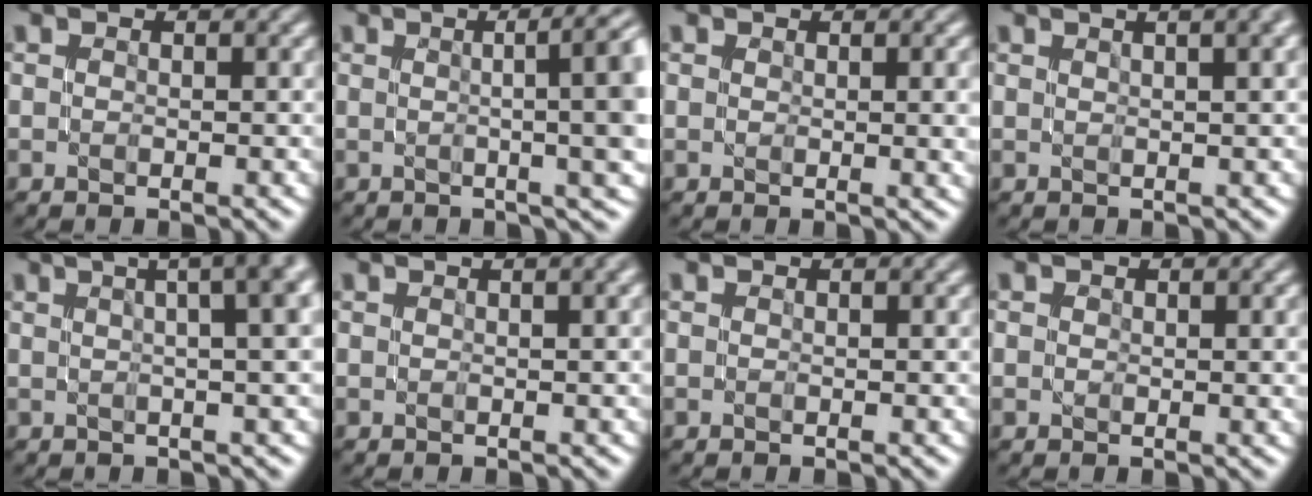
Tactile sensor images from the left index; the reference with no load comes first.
{"total": 10.8, "force": [1.8, 3.6, 10.0], "torque": [-0.067, 0.029, 0.009]}
{"total": 2.2, "force": [0.6, 0.7, 2.0], "torque": [-0.025, -0.002, 0.011]}
{"total": 9.8, "force": [5.1, 4.5, 7.1], "torque": [-0.023, 0.064, 0.023]}
{"total": 11.3, "force": [4.2, 4.8, 9.4], "torque": [-0.066, 0.065, 0.024]}
{"total": 4.0, "force": [1.9, 1.8, 3.1], "torque": [-0.015, 0.014, 0.001]}
{"total": 0.0}
{"total": 1.6, "force": [0.4, 0.9, 1.2], "torque": [-0.015, -0.002, 0.008]}